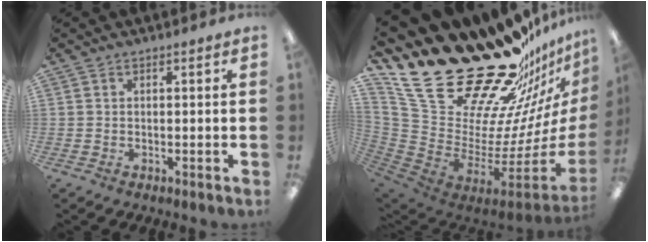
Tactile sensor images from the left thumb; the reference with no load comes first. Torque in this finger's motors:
{"motor_torque": [4.22, 0.79, 0.22, -2.55, 0.17]}